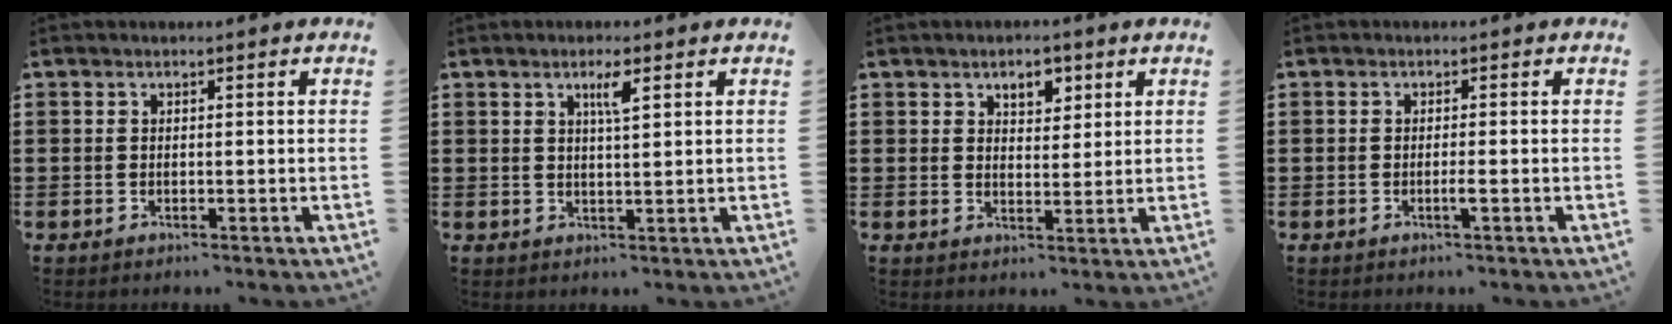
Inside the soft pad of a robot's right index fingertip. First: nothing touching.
{"total": 2.9, "force": [1.4, 0.4, 2.5], "torque": [-0.046, 0.000, 0.020]}
{"total": 3.7, "force": [2.3, 2.2, 1.8], "torque": [-0.029, 0.004, 0.037]}
{"total": 1.5, "force": [-0.6, -0.1, 1.4], "torque": [-0.025, -0.004, -0.011]}